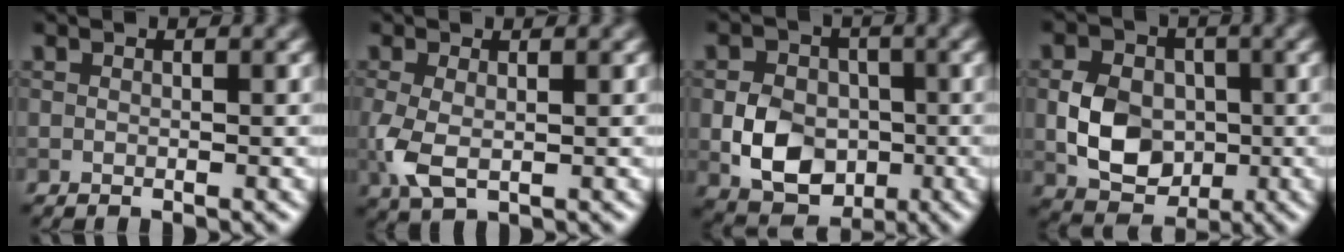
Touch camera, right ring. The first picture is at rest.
{"total": 3.5, "force": [-0.4, 1.9, 2.9], "torque": [-0.075, -0.009, -0.005]}
{"total": 6.2, "force": [-1.2, 4.7, 3.7], "torque": [-0.064, 0.001, -0.029]}
{"total": 6.0, "force": [-0.8, 4.5, 3.9], "torque": [-0.069, 0.003, -0.019]}